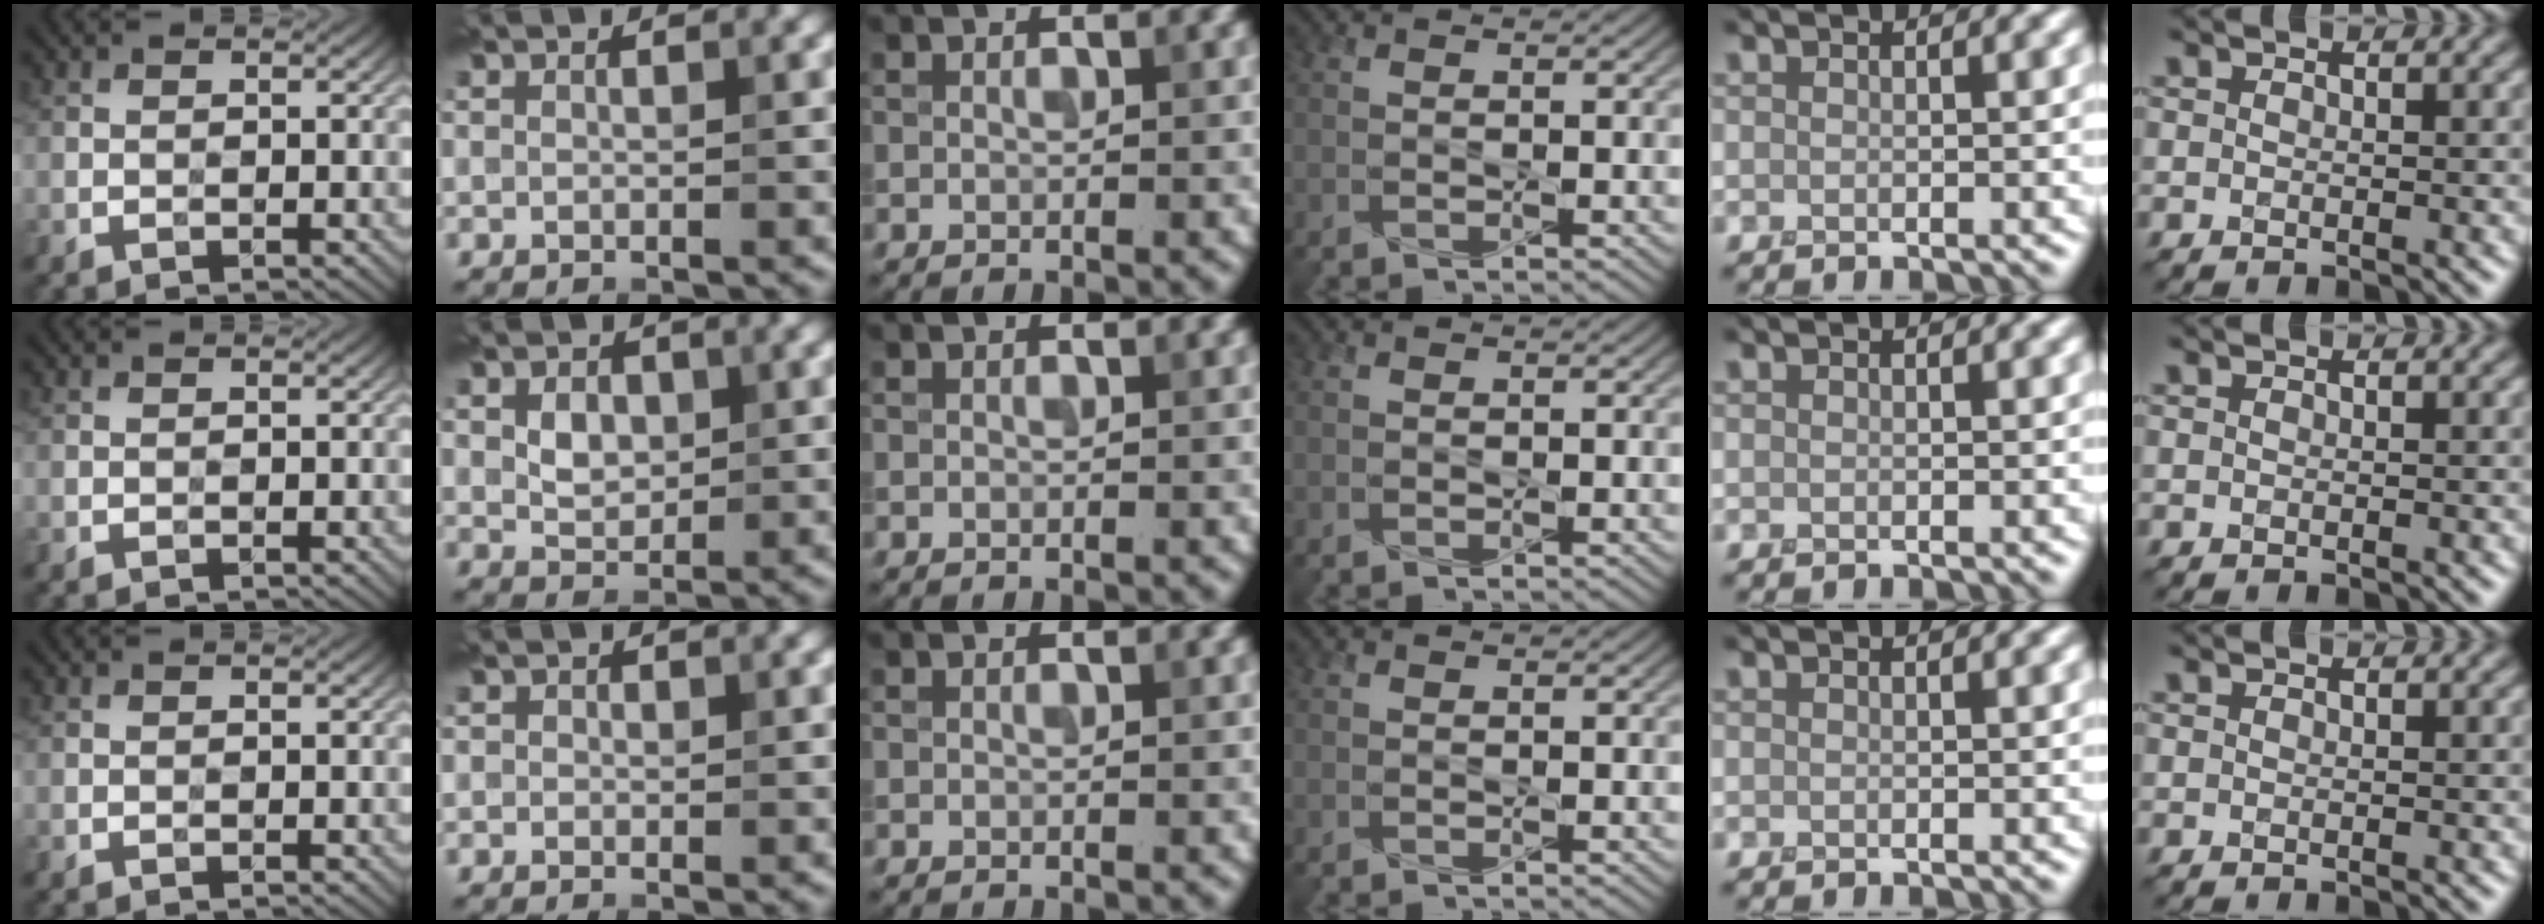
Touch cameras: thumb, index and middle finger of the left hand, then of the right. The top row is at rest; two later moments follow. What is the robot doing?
{"motion": "press", "object": "joystick"}